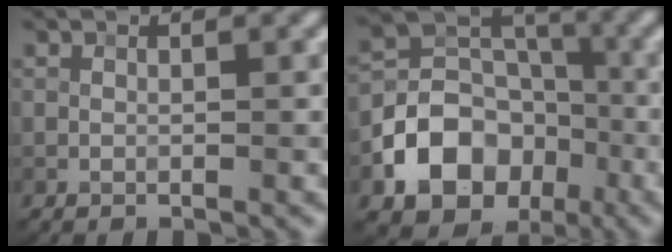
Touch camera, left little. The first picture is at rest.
{"total": 9.5, "force": [-3.8, 7.4, 4.5], "torque": [-0.056, 0.001, -0.086]}